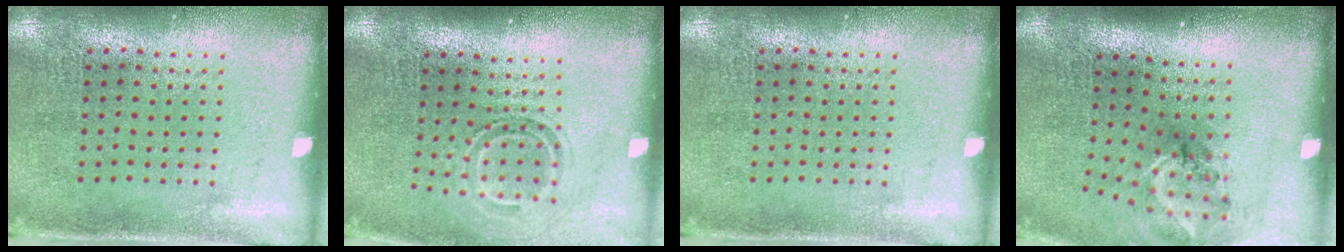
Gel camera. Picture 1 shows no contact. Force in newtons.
{"total": 1.7, "press": 1.2, "slide": 1.2}
{"total": 0.0}
{"total": 1.4, "press": 1.1, "slide": 0.9}